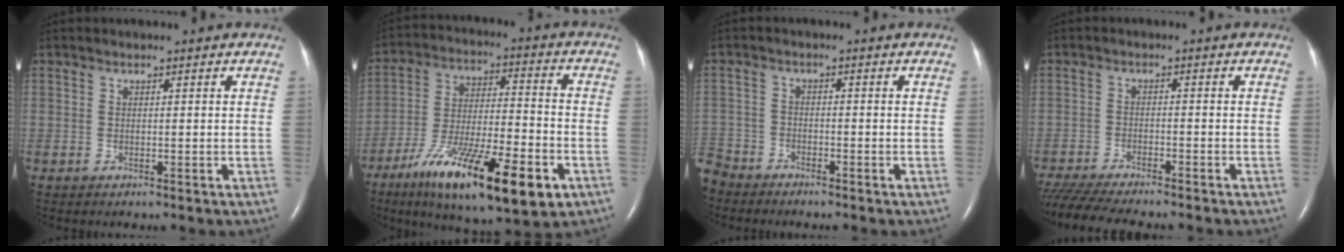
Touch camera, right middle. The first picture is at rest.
{"total": 20.1, "force": [-10.8, 4.2, 16.5], "torque": [-0.259, -0.028, -0.174]}
{"total": 4.8, "force": [-4.6, 1.5, 0.1], "torque": [0.006, -0.009, -0.093]}
{"total": 13.2, "force": [-11.7, 1.4, 6.1], "torque": [-0.106, -0.023, -0.180]}